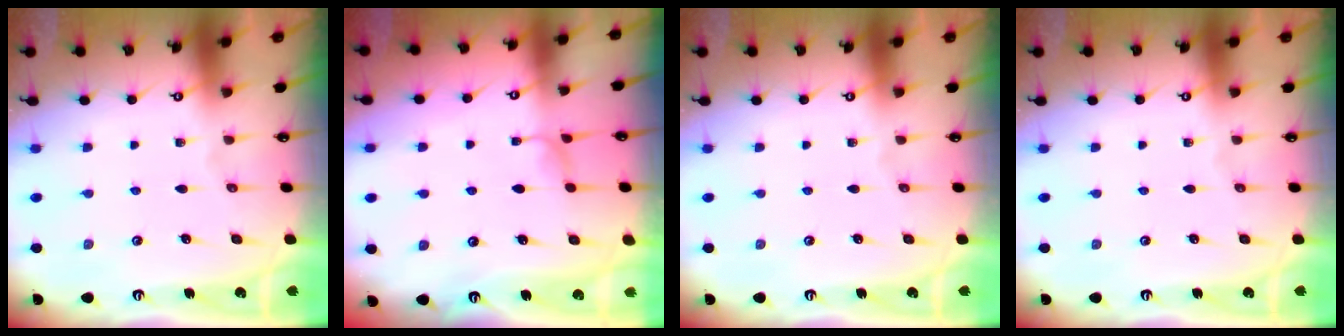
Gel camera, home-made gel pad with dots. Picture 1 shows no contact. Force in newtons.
{"total": 0.9, "press": 0.3, "slide": 0.8}
{"total": 0.0}
{"total": 0.0}